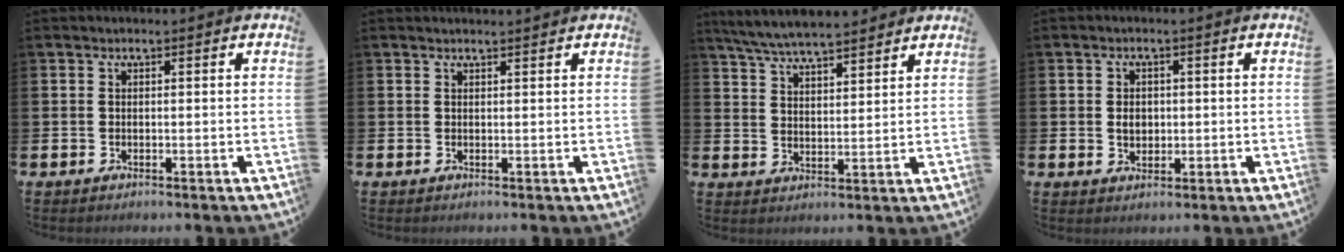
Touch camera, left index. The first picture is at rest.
{"total": 0.8, "force": [0.8, -0.1, 0.0], "torque": [0.012, -0.007, 0.012]}
{"total": 6.3, "force": [6.0, 0.6, 1.6], "torque": [-0.051, -0.025, 0.110]}
{"total": 2.4, "force": [0.2, 1.9, 1.3], "torque": [-0.010, 0.003, -0.004]}